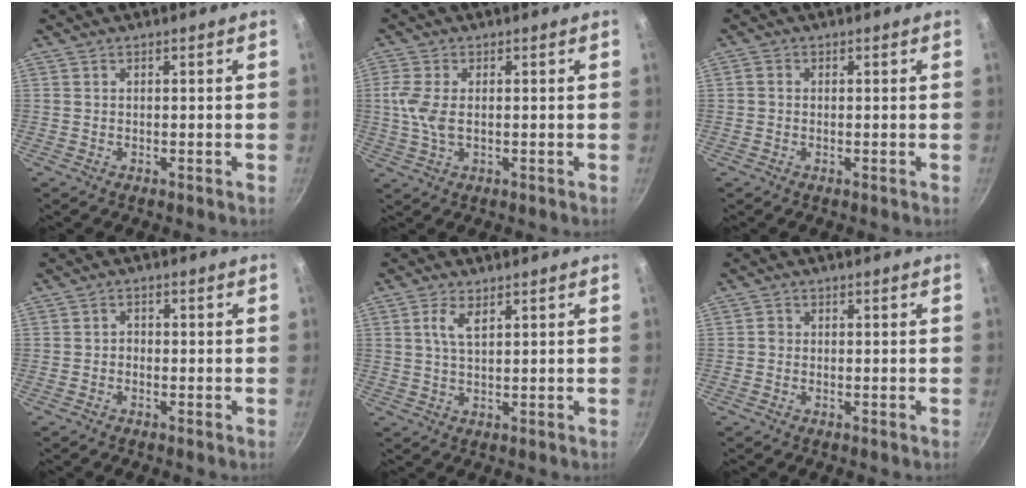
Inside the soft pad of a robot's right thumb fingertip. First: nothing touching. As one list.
[{"total": 5.2, "force": [0.3, 2.7, 4.5], "torque": [-0.103, 0.001, 0.004]}, {"total": 1.0, "force": [0.1, 0.9, 0.5], "torque": [-0.008, 0.005, -0.001]}, {"total": 1.2, "force": [-0.5, 0.9, 0.5], "torque": [-0.006, 0.007, -0.010]}, {"total": 4.0, "force": [1.8, 1.7, 3.2], "torque": [-0.060, -0.007, 0.035]}, {"total": 1.1, "force": [0.0, 1.1, 0.3], "torque": [-0.003, 0.005, -0.002]}]